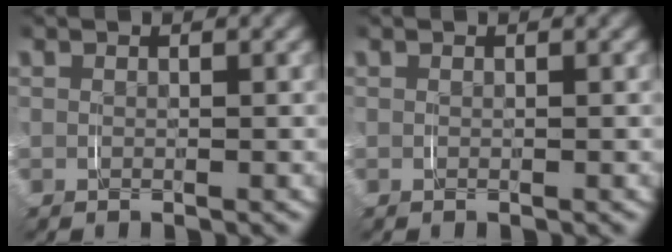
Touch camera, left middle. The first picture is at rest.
{"total": 0.0}